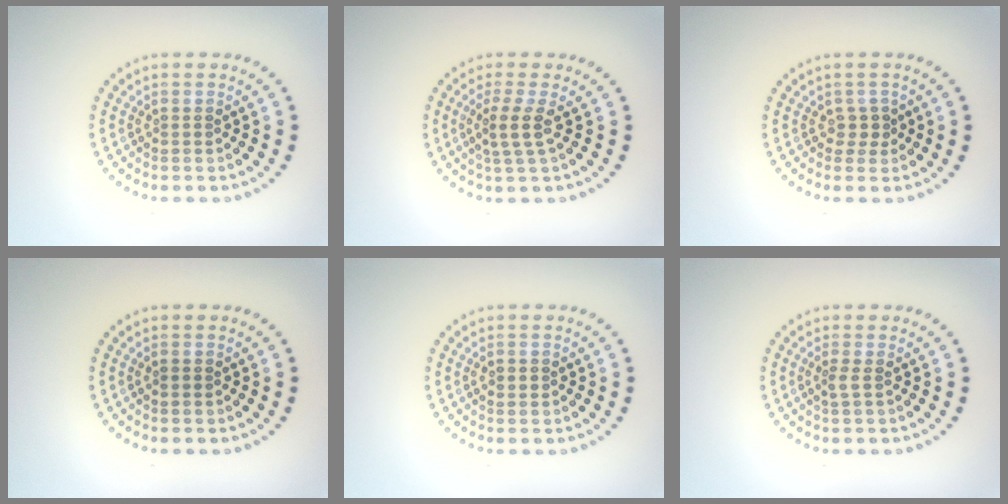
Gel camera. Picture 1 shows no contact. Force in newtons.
{"total": 2.5, "press": 1.9, "slide": 1.5}
{"total": 1.4, "press": 1.0, "slide": 1.0}
{"total": 0.6, "press": 0.6, "slide": 0.1}
{"total": 1.0, "press": 1.0, "slide": 0.2}
{"total": 0.9, "press": 0.7, "slide": 0.6}